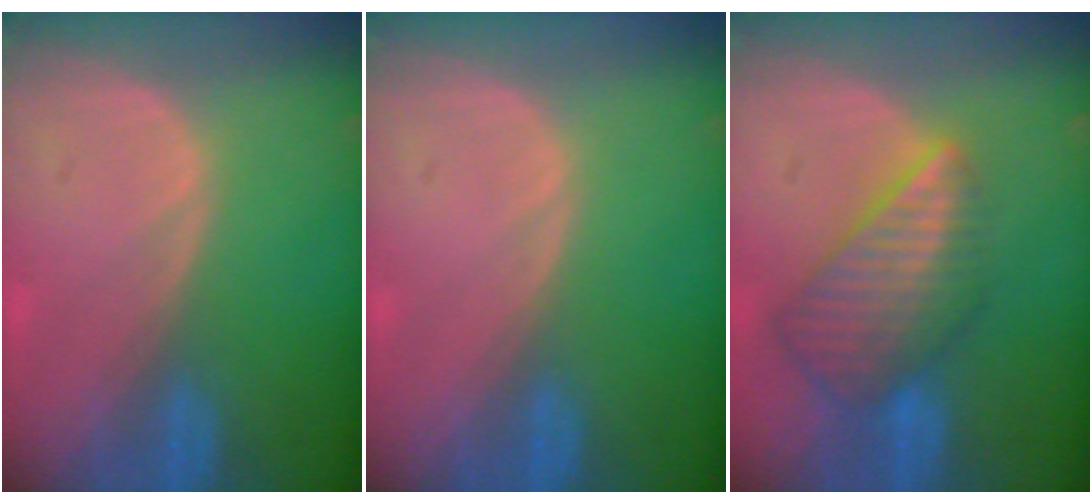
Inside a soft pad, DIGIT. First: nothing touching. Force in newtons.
{"total": 0.0}
{"total": 8.8, "press": 7.6, "slide": 4.4}